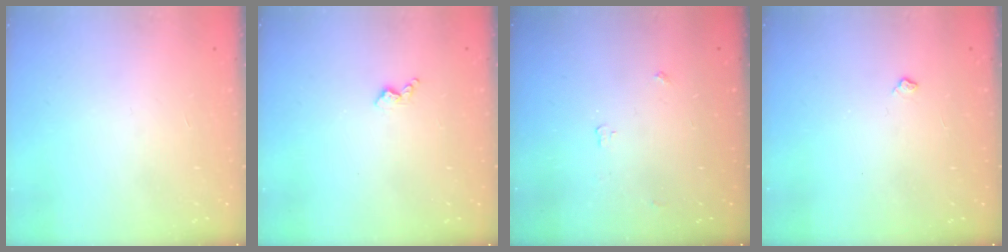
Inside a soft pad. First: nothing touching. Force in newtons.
{"total": 3.4, "press": 3.3, "slide": 0.7}
{"total": 2.8, "press": 2.8, "slide": 0.5}
{"total": 3.7, "press": 3.7, "slide": 0.6}